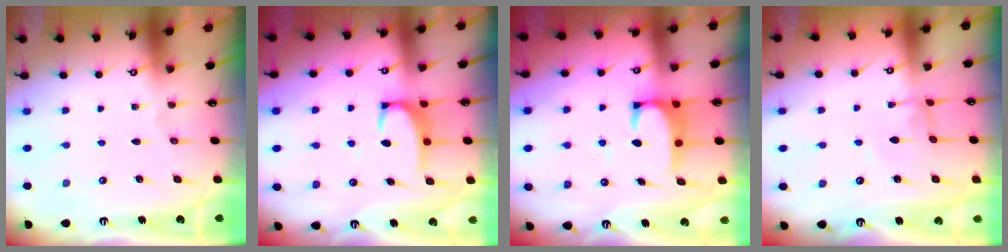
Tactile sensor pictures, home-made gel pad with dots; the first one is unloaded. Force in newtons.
{"total": 3.0, "press": 3.0, "slide": 0.4}
{"total": 3.8, "press": 3.7, "slide": 0.7}
{"total": 2.0, "press": 2.0, "slide": 0.1}